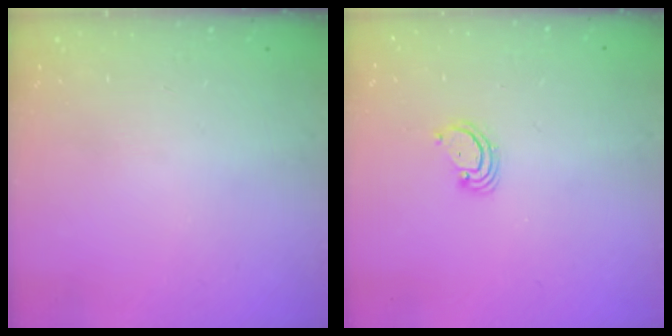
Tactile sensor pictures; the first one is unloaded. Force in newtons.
{"total": 2.8, "press": 2.8, "slide": 0.3}